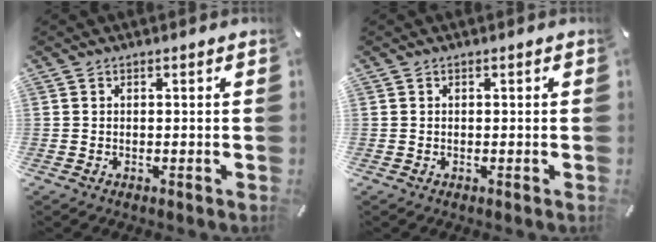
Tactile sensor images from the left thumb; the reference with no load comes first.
{"total": 0.0}